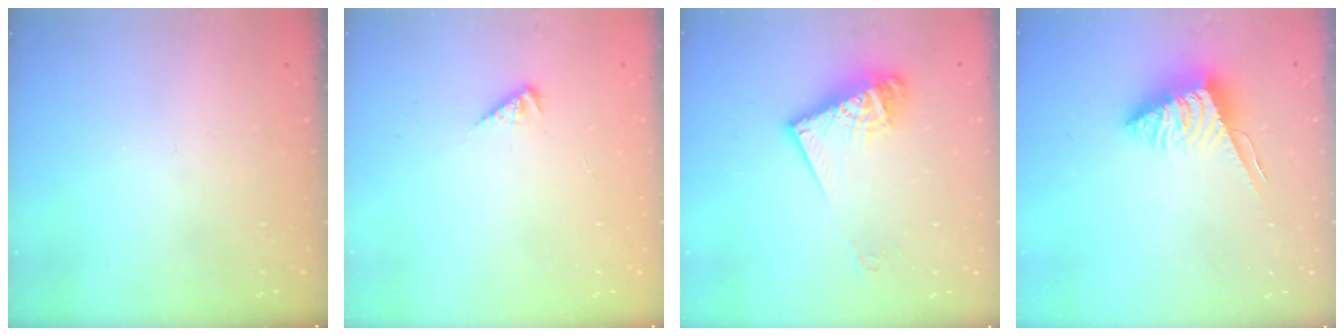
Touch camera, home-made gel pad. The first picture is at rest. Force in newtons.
{"total": 2.3, "press": 2.3, "slide": 0.2}
{"total": 12.6, "press": 12.5, "slide": 1.5}
{"total": 6.4, "press": 6.4, "slide": 0.5}